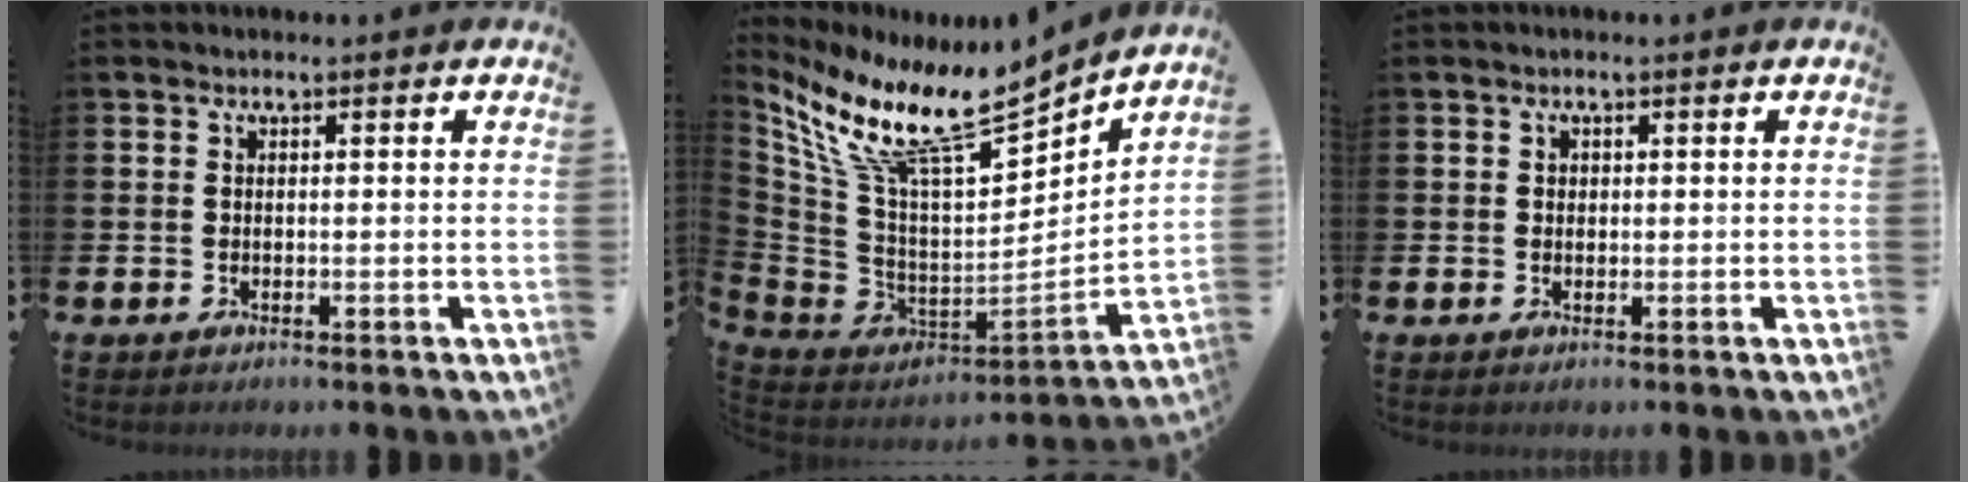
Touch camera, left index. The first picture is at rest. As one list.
[{"total": 13.5, "force": [10.7, 2.6, 7.7], "torque": [-0.201, -0.075, 0.187]}, {"total": 0.8, "force": [0.3, 0.7, 0.3], "torque": [0.005, 0.003, 0.002]}]